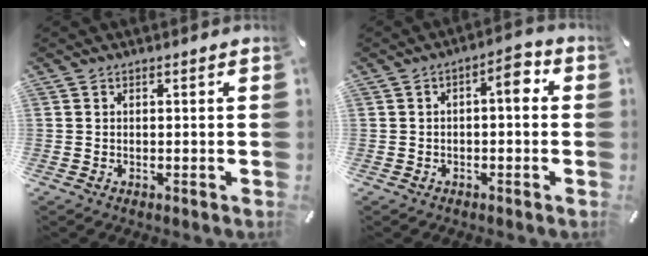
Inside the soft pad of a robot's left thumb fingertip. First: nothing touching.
{"total": 5.3, "force": [0.2, 2.3, 4.7], "torque": [-0.068, 0.008, -0.007]}